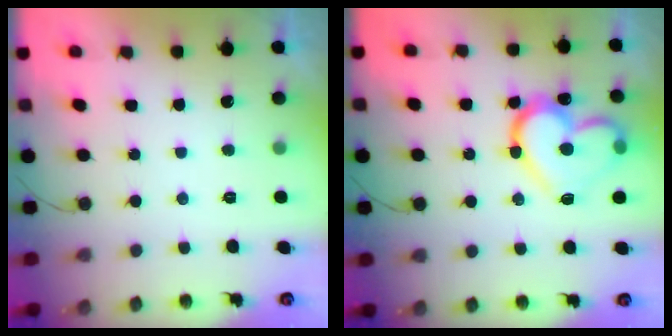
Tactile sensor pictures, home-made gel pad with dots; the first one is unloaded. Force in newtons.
{"total": 16.9, "press": 16.9, "slide": 1.5}